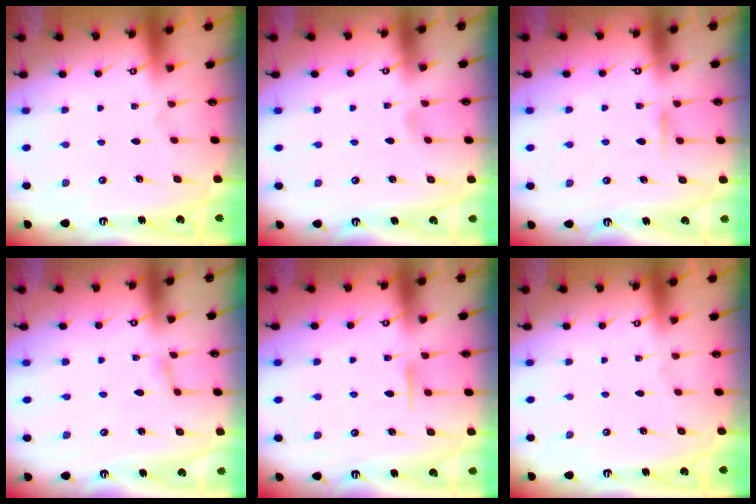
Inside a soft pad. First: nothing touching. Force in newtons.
{"total": 2.8, "press": 2.8, "slide": 0.4}
{"total": 5.5, "press": 5.5, "slide": 0.5}
{"total": 1.6, "press": 1.6, "slide": 0.2}
{"total": 6.7, "press": 6.7, "slide": 0.7}
{"total": 0.0}